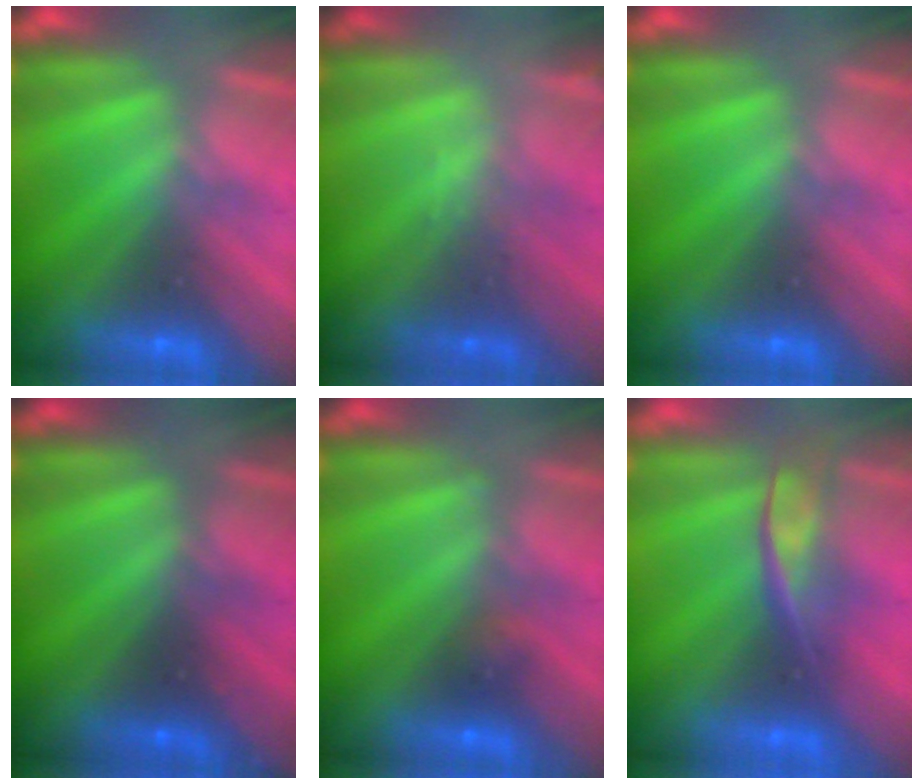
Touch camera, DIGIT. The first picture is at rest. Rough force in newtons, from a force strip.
{"total": 1.9}
{"total": 0.0}
{"total": 2.3}
{"total": 2.3}
{"total": 2.4}